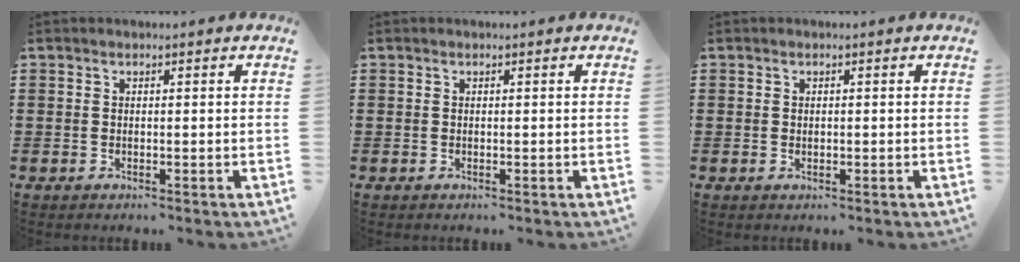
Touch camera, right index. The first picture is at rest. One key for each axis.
{"total": 0.0}
{"total": 0.0}